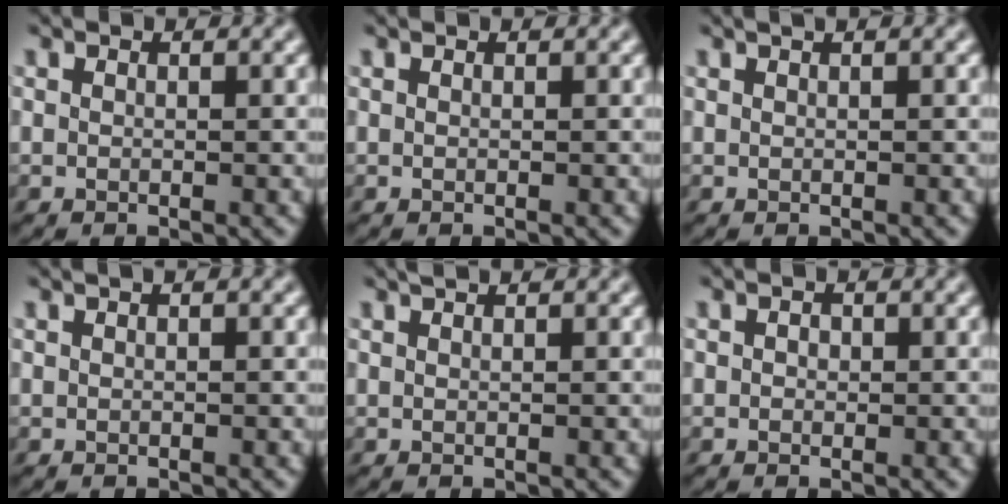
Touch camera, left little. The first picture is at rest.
{"total": 0.0}
{"total": 1.3, "force": [0.9, 0.4, 0.9], "torque": [-0.004, 0.009, 0.005]}
{"total": 0.9, "force": [0.5, 0.3, 0.7], "torque": [-0.006, 0.003, 0.006]}
{"total": 1.0, "force": [0.9, 0.0, 0.5], "torque": [-0.001, 0.005, 0.013]}
{"total": 1.0, "force": [-0.2, 0.9, 0.5], "torque": [-0.010, 0.002, -0.003]}